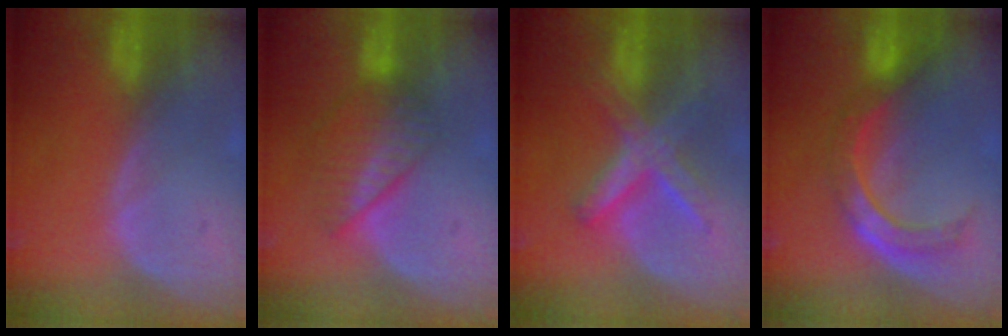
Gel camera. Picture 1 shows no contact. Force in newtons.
{"total": 6.8, "press": 6.0, "slide": 3.2}
{"total": 7.3, "press": 7.3, "slide": 0.5}
{"total": 7.1, "press": 6.8, "slide": 2.0}